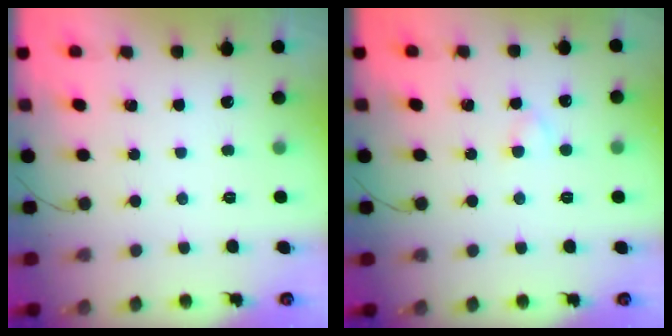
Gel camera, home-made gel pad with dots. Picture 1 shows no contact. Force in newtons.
{"total": 2.0, "press": 1.8, "slide": 0.9}